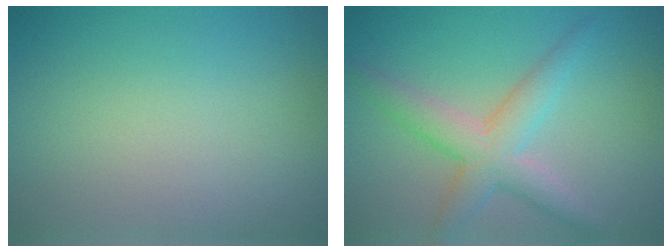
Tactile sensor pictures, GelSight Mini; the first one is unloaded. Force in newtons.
{"total": 4.3, "press": 4.3, "slide": 0.1}